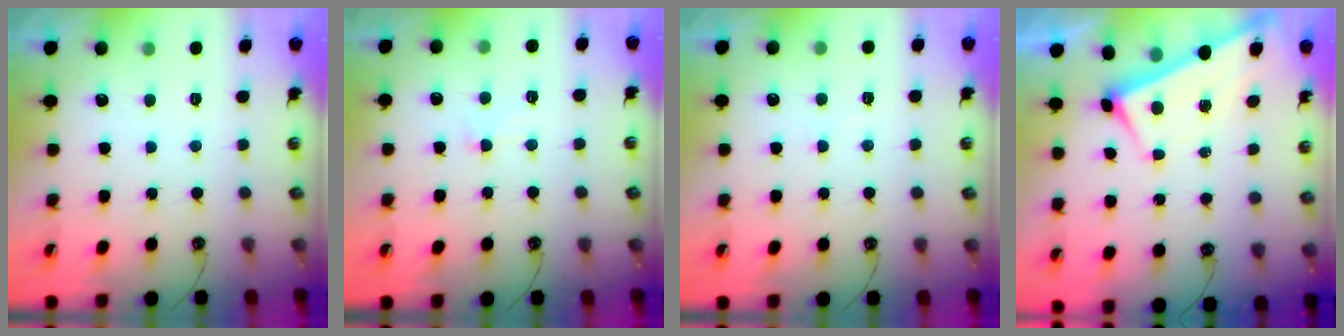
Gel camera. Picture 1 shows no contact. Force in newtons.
{"total": 0.8, "press": 0.2, "slide": 0.8}
{"total": 2.5, "press": 2.5, "slide": 0.3}
{"total": 2.9, "press": 2.9, "slide": 0.1}